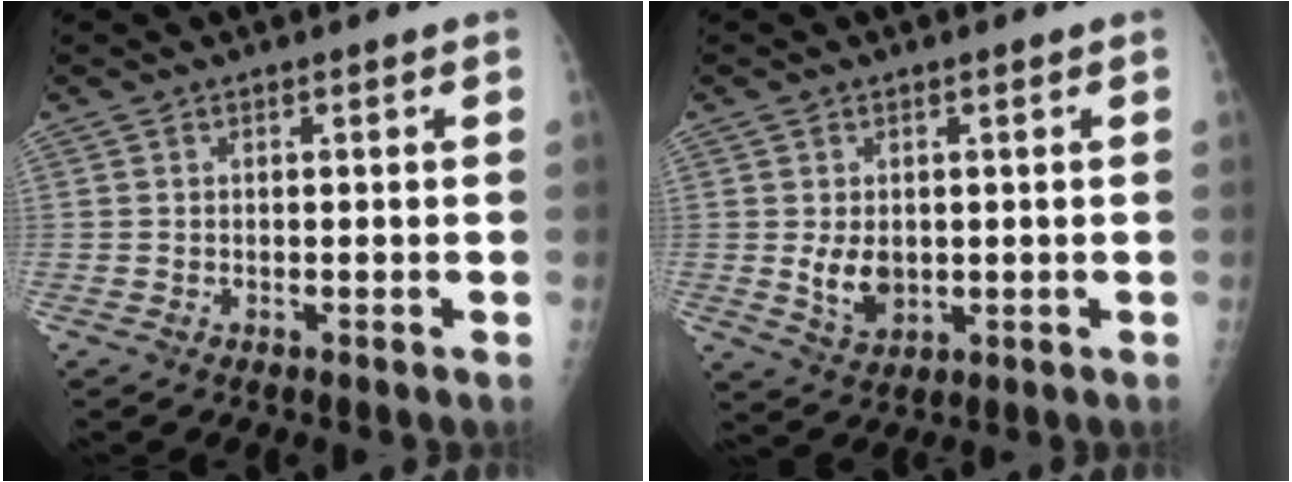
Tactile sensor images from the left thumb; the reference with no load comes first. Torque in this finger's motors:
{"motor_torque": [0.80, 0.98, 0.52, -0.34, 0.04]}